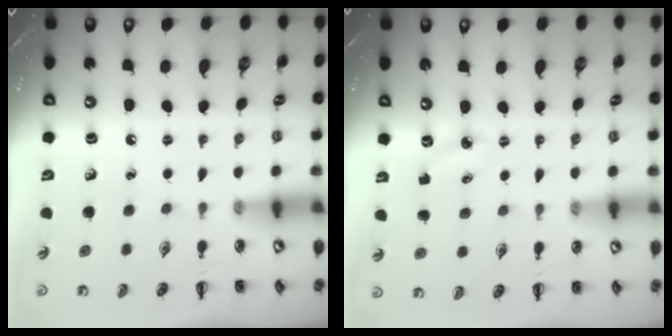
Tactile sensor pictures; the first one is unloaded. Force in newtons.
{"total": 3.2, "press": 3.1, "slide": 1.0}